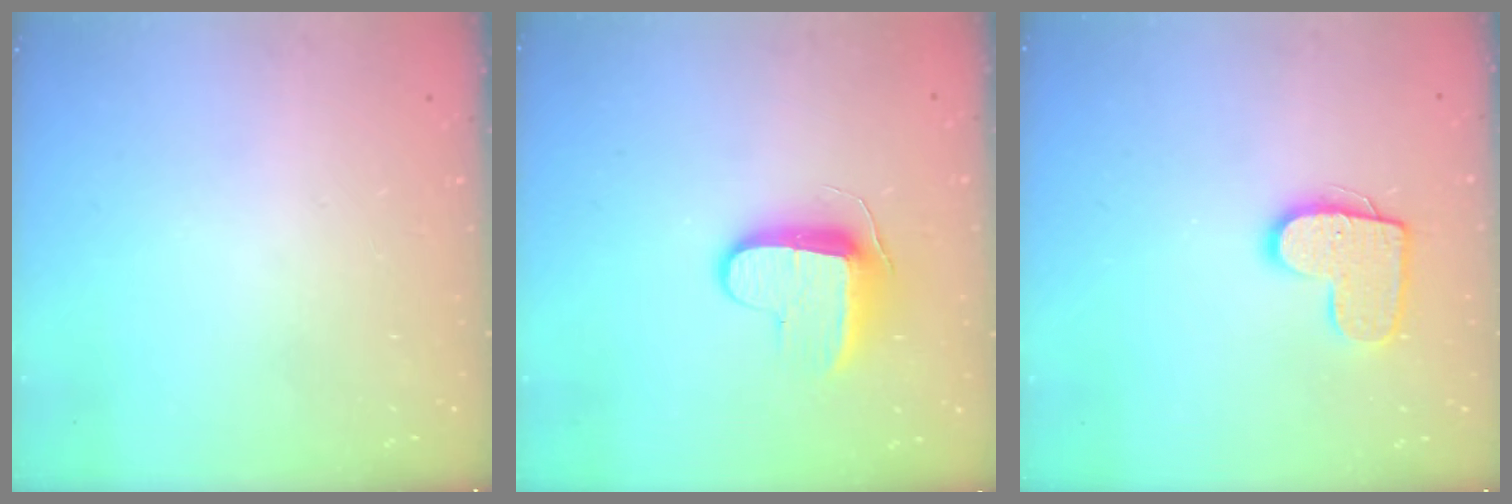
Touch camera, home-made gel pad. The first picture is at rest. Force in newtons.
{"total": 9.2, "press": 9.2, "slide": 0.9}
{"total": 11.8, "press": 11.8, "slide": 0.6}